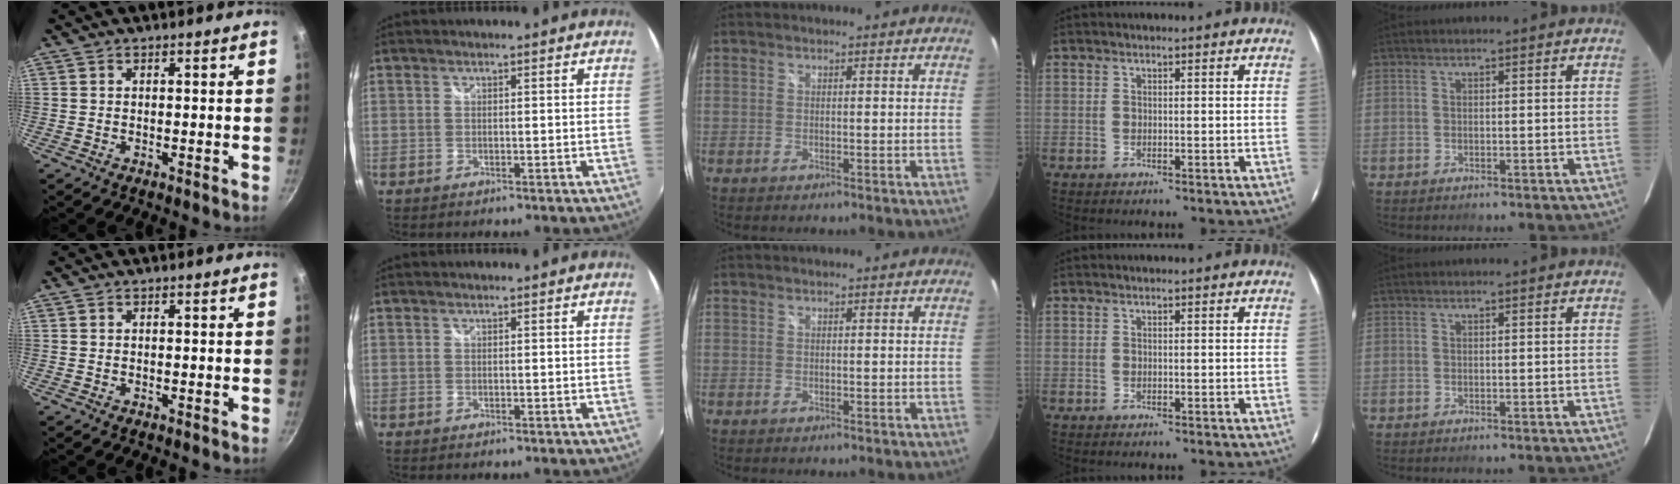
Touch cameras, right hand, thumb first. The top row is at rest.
{}